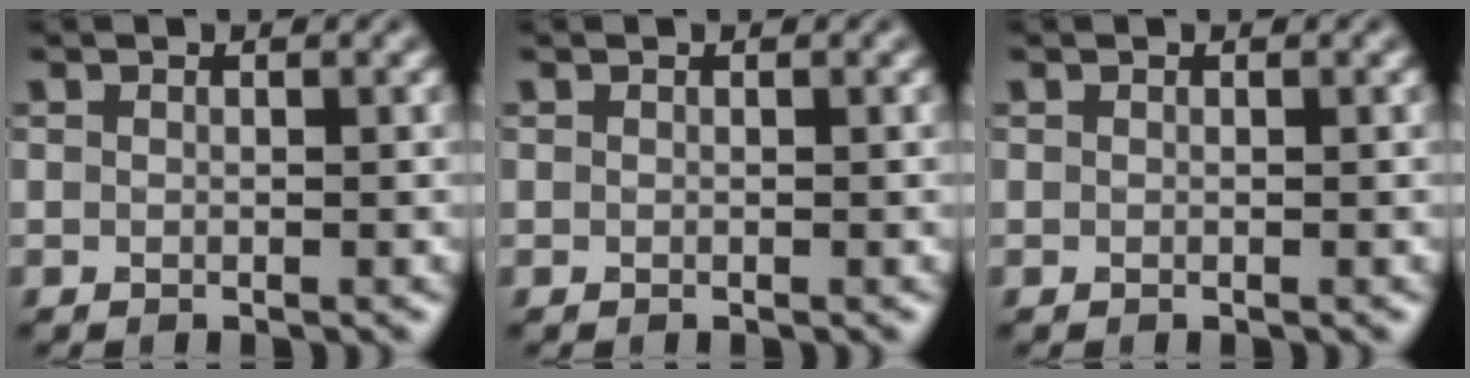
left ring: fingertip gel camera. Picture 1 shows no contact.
{"total": 0.0}
{"total": 0.0}